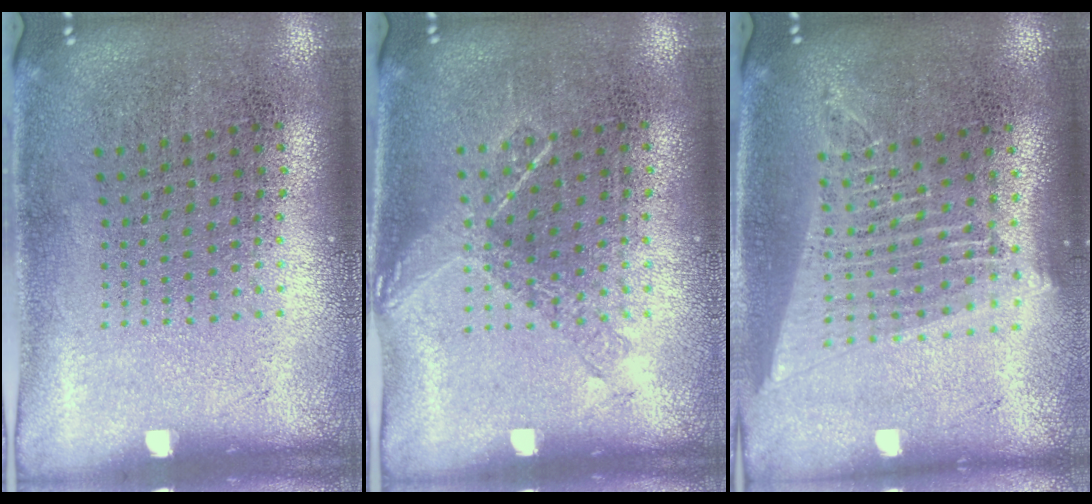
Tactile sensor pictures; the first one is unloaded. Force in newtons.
{"total": 0.8, "press": 0.8, "slide": 0.3}
{"total": 1.8, "press": 1.5, "slide": 0.9}